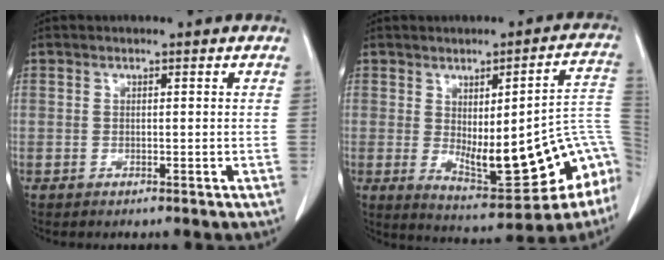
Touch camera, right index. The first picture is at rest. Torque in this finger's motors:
{"motor_torque": [1.15, -0.55, 0.26, 0.13]}